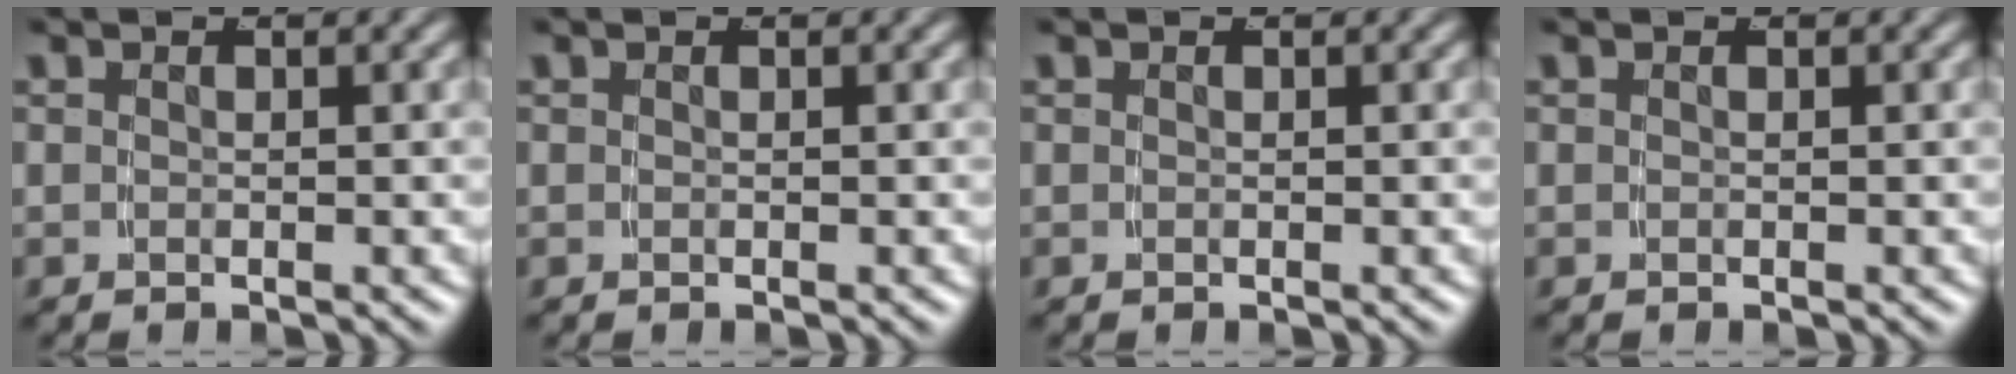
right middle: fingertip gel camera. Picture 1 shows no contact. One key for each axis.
{"total": 0.0}
{"total": 0.0}
{"total": 0.0}